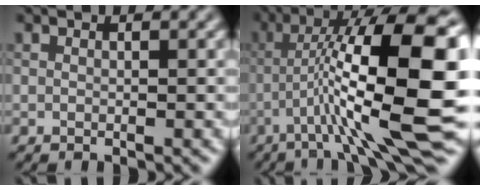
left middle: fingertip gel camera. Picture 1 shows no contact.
{"total": 14.6, "force": [-2.3, 2.3, 14.2], "torque": [-0.235, 0.020, -0.031]}